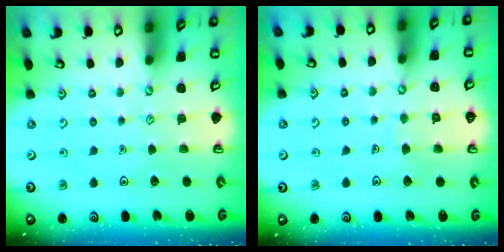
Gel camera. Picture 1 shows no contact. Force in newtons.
{"total": 3.8, "press": 3.8, "slide": 0.3}